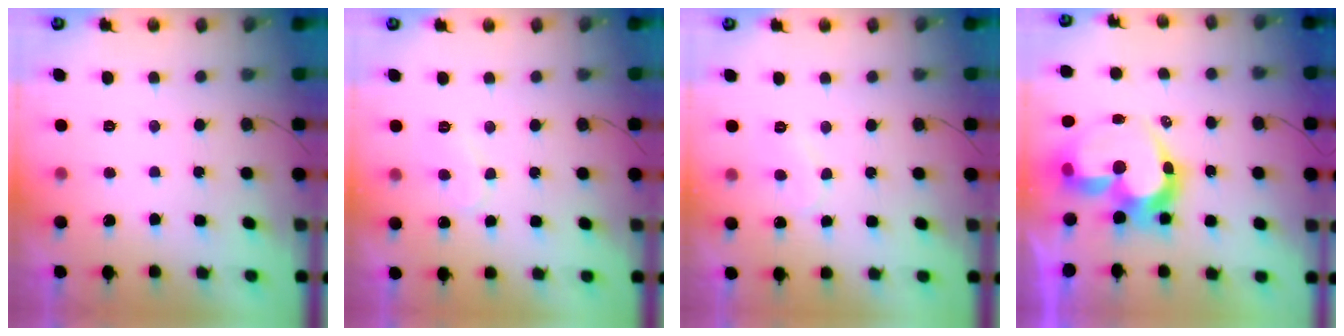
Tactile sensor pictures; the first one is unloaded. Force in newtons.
{"total": 7.7, "press": 7.7, "slide": 0.5}
{"total": 7.4, "press": 7.3, "slide": 0.7}
{"total": 14.6, "press": 14.5, "slide": 1.6}